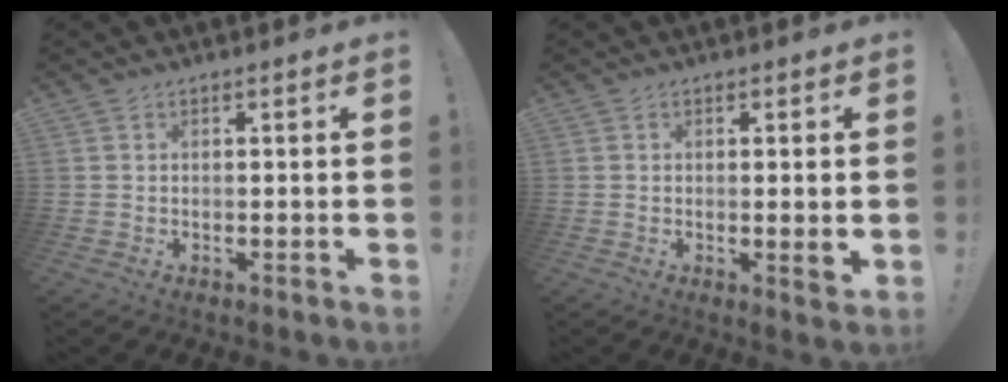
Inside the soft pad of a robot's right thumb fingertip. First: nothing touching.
{"total": 2.9, "force": [0.2, 0.3, 2.9], "torque": [-0.036, -0.007, 0.003]}